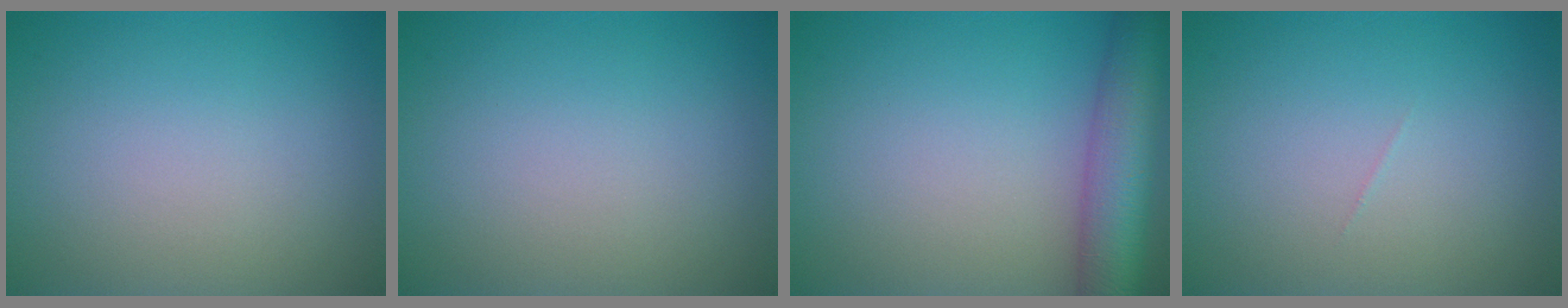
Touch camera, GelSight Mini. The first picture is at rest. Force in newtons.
{"total": 0.0}
{"total": 7.5, "press": 7.5, "slide": 0.4}
{"total": 0.0}